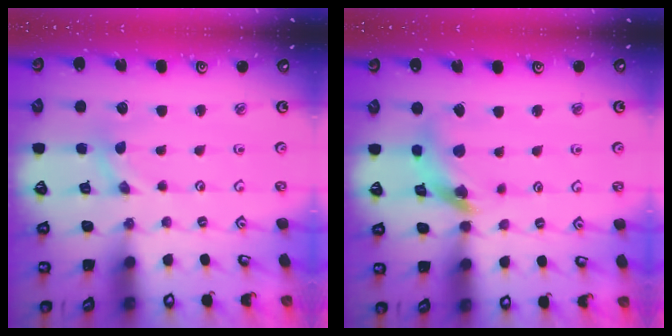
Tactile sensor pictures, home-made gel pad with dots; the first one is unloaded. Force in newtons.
{"total": 12.4, "press": 12.3, "slide": 1.3}